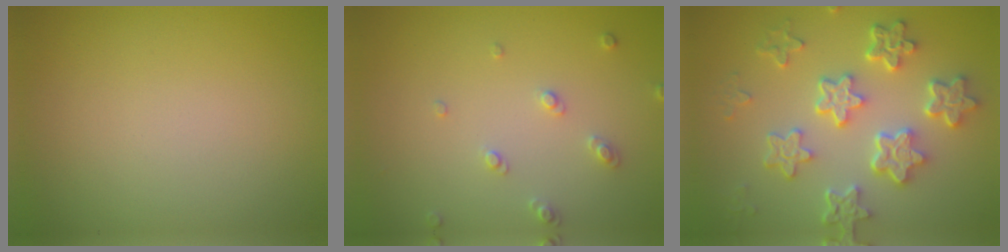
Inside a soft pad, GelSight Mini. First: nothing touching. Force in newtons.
{"total": 1.6, "press": 1.5, "slide": 0.4}
{"total": 6.1, "press": 4.8, "slide": 3.8}